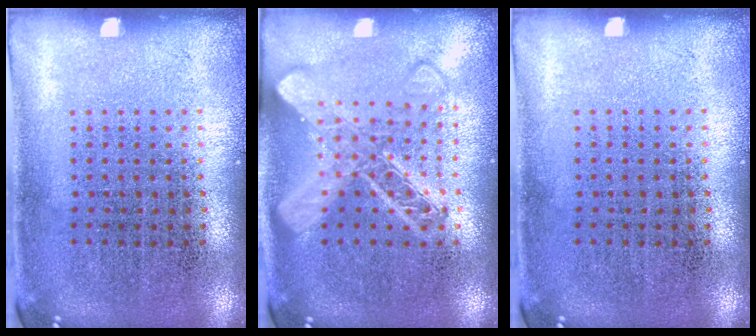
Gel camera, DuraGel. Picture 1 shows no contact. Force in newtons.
{"total": 2.9, "press": 2.8, "slide": 0.5}
{"total": 0.0}